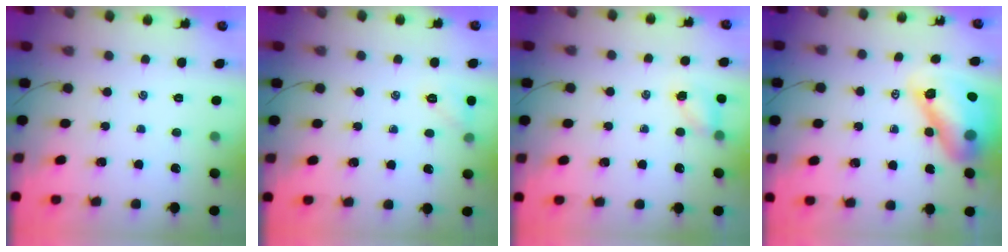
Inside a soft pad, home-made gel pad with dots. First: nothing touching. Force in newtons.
{"total": 5.2, "press": 5.0, "slide": 1.4}
{"total": 5.5, "press": 5.3, "slide": 1.4}
{"total": 13.9, "press": 13.2, "slide": 4.5}